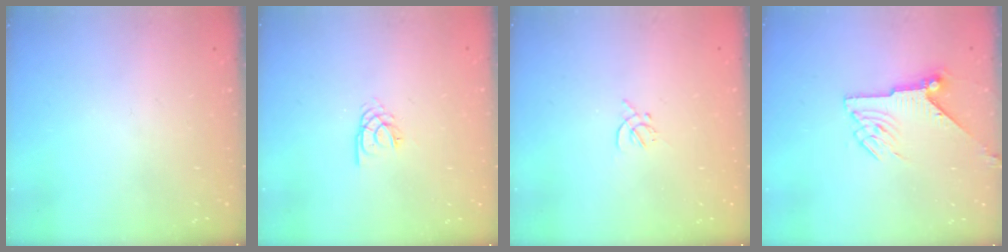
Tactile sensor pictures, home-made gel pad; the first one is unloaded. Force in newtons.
{"total": 2.8, "press": 2.7, "slide": 0.3}
{"total": 1.4, "press": 1.3, "slide": 0.5}
{"total": 7.6, "press": 7.6, "slide": 0.1}